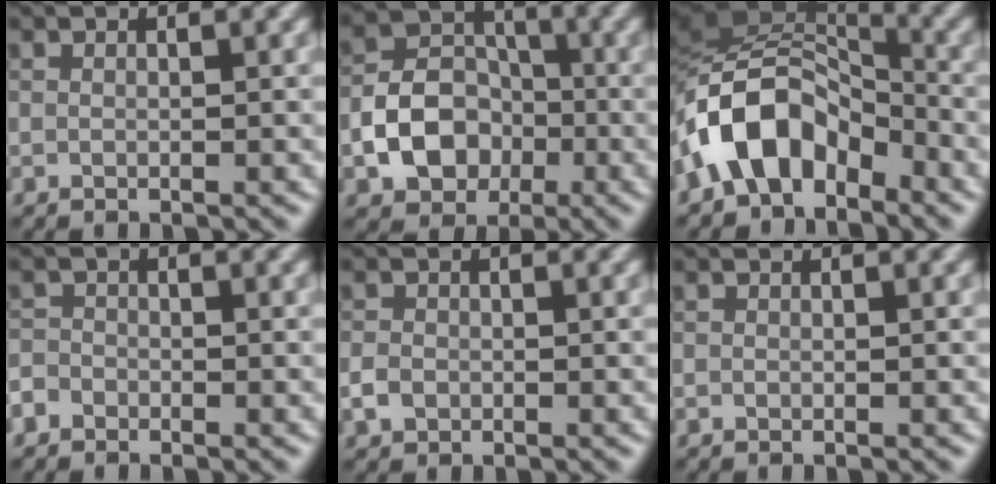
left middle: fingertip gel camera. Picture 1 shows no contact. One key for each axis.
{"total": 6.1, "fx": -2.0, "fy": 4.7, "fz": 3.3, "tx": -0.055, "ty": 0.000, "tz": -0.038}
{"total": 8.5, "fx": -4.2, "fy": 5.1, "fz": 5.4, "tx": -0.091, "ty": 0.014, "tz": -0.088}
{"total": 1.6, "fx": -1.1, "fy": 1.1, "fz": 0.3, "tx": 0.001, "ty": 0.006, "tz": -0.023}
{"total": 1.5, "fx": -0.5, "fy": 1.2, "fz": 0.6, "tx": -0.008, "ty": 0.000, "tz": -0.015}
{"total": 0.0}